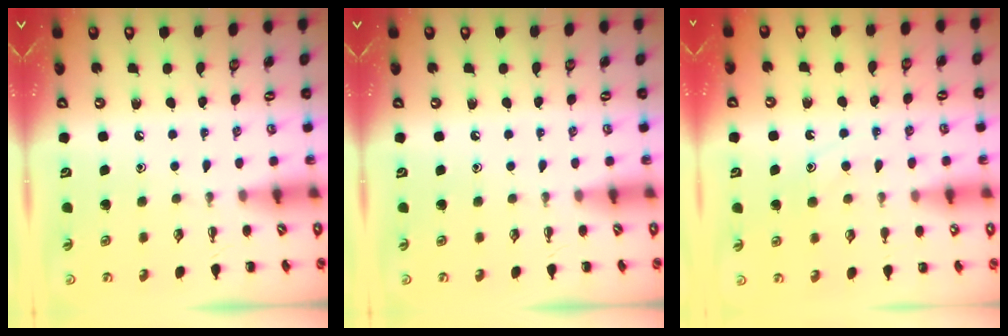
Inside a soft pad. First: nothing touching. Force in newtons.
{"total": 0.0}
{"total": 11.3, "press": 11.3, "slide": 1.0}